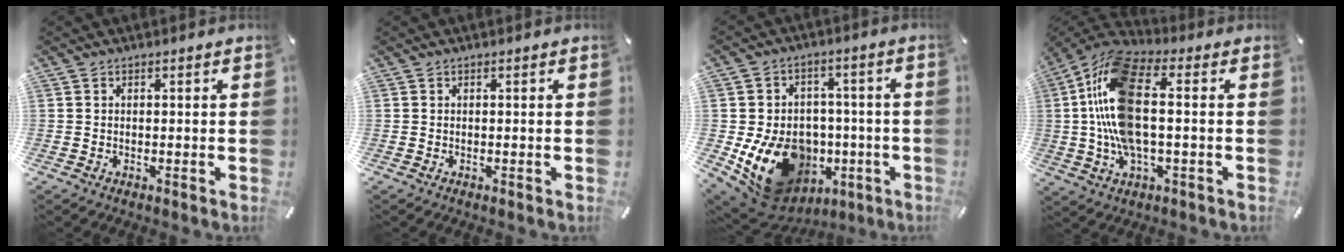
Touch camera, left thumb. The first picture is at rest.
{"total": 0.0}
{"total": 17.3, "force": [-4.6, 13.9, 9.2], "torque": [-0.172, 0.012, -0.061]}
{"total": 17.8, "force": [0.8, 8.3, 15.7], "torque": [-0.339, -0.005, 0.010]}